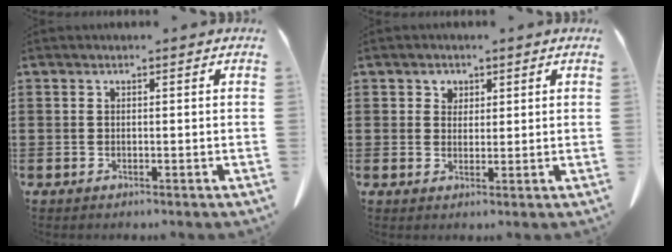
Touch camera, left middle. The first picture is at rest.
{"total": 1.9, "force": [1.2, 1.5, 0.3], "torque": [-0.004, 0.005, 0.020]}